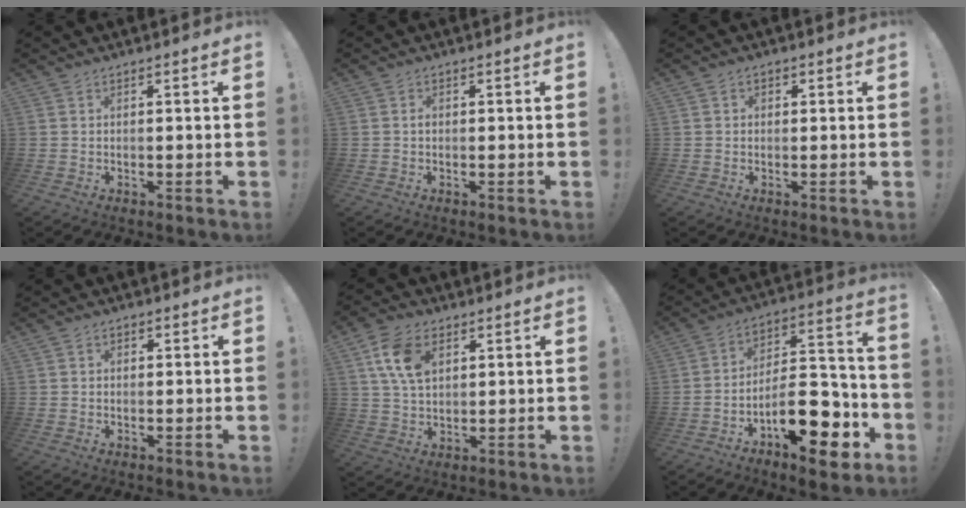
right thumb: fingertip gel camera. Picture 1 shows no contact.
{"total": 0.7, "force": [-0.1, 0.6, 0.4], "torque": [-0.011, 0.005, -0.002]}
{"total": 1.5, "force": [-0.2, 1.3, 0.7], "torque": [-0.011, 0.004, -0.005]}
{"total": 1.1, "force": [-0.2, 0.9, 0.5], "torque": [-0.008, 0.003, -0.004]}
{"total": 11.4, "force": [4.4, 7.4, 7.5], "torque": [-0.145, 0.000, 0.084]}
{"total": 19.4, "force": [-9.0, 8.7, 14.8], "torque": [-0.206, 0.057, -0.135]}